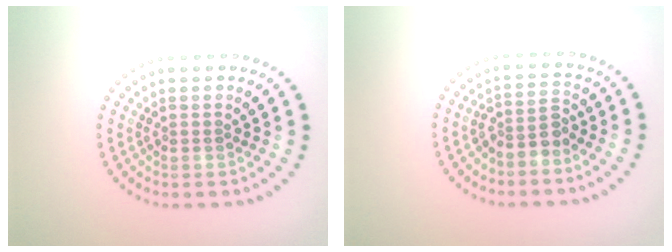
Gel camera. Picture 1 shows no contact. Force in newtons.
{"total": 2.3, "press": 1.8, "slide": 1.5}